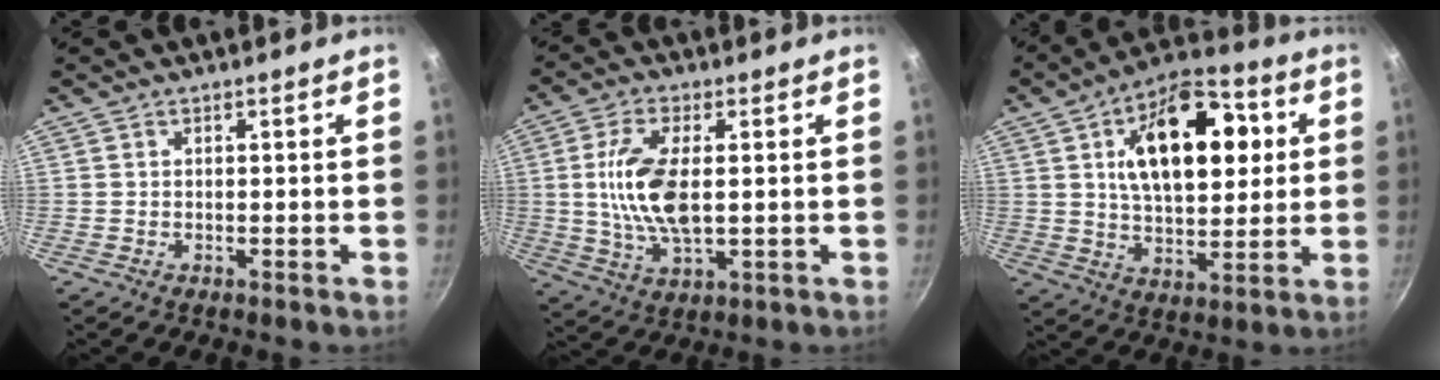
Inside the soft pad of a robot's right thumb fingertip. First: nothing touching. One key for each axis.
{"total": 12.0, "fx": 0.8, "fy": 5.4, "fz": 10.7, "tx": -0.221, "ty": -0.008, "tz": 0.021}
{"total": 20.5, "fx": 5.1, "fy": 11.0, "fz": 16.5, "tx": -0.219, "ty": 0.006, "tz": 0.075}